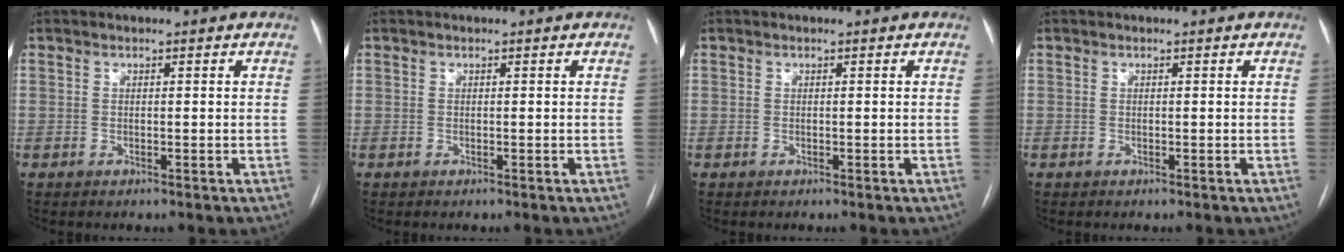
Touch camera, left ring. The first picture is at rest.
{"total": 0.0}
{"total": 0.0}
{"total": 0.0}